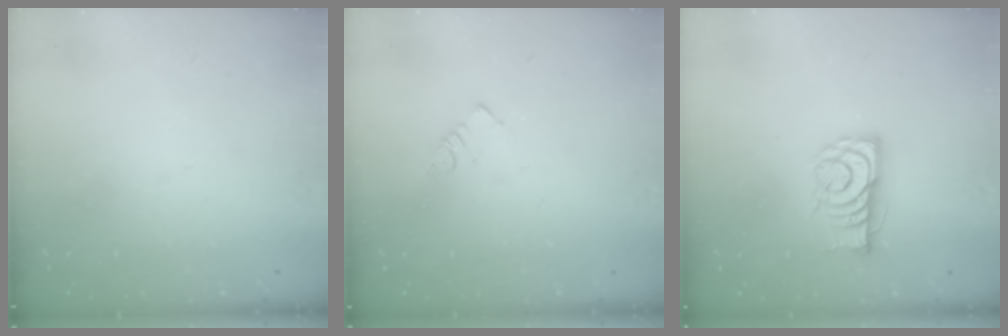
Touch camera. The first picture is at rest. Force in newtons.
{"total": 2.7, "press": 2.7, "slide": 0.4}
{"total": 11.1, "press": 11.0, "slide": 0.6}